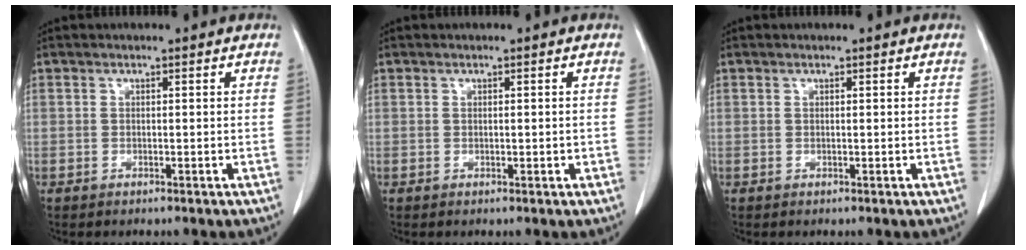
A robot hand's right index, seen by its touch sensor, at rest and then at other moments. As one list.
[{"total": 0.7, "force": [-0.1, 0.2, 0.6], "torque": [-0.013, 0.000, 0.002]}, {"total": 0.0}]